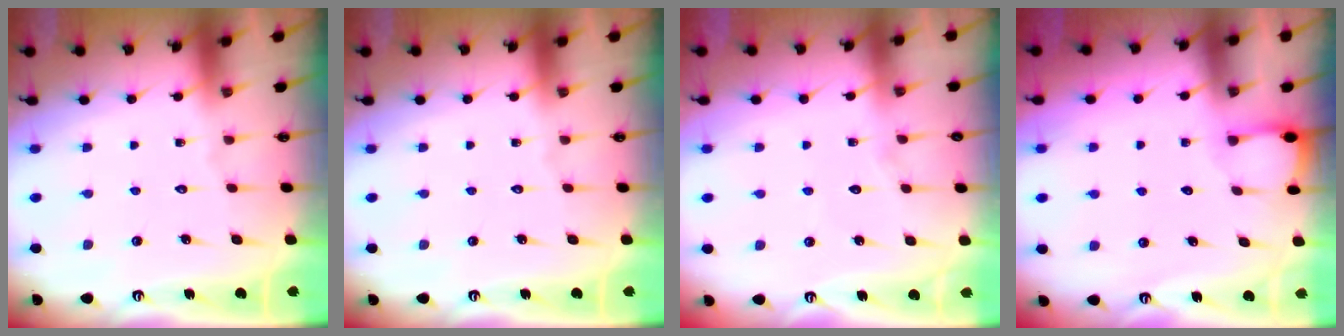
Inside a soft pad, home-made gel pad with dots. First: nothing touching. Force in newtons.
{"total": 0.0}
{"total": 5.9, "press": 5.8, "slide": 0.5}
{"total": 2.0, "press": 2.0, "slide": 0.2}